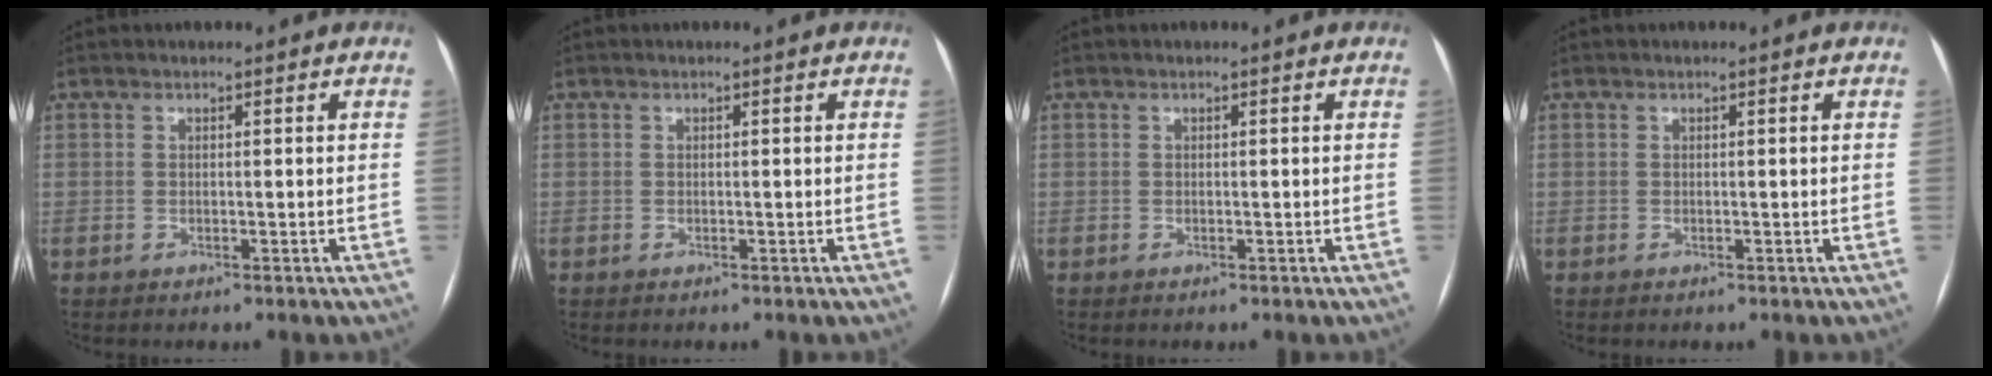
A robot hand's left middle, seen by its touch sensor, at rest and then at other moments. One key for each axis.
{"total": 0.0}
{"total": 0.0}
{"total": 0.0}